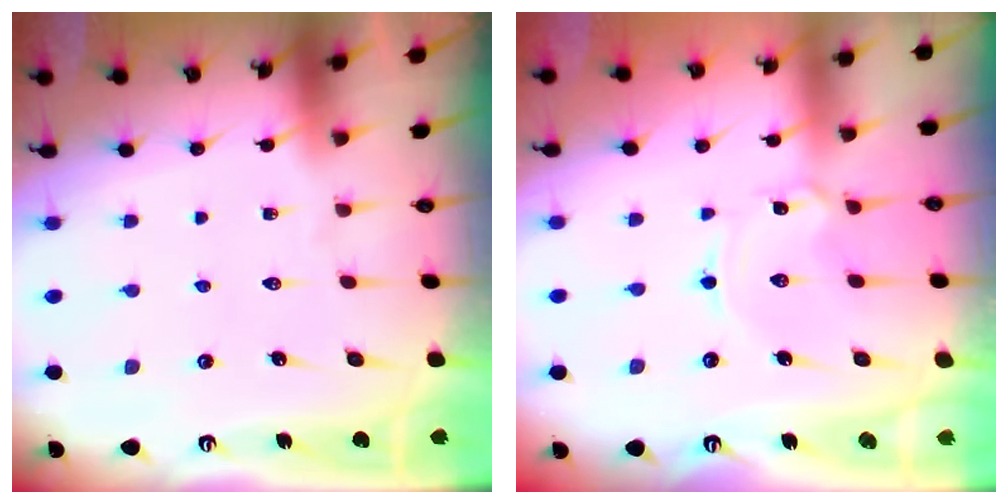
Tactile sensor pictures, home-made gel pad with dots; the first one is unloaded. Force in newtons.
{"total": 1.8, "press": 1.8, "slide": 0.3}